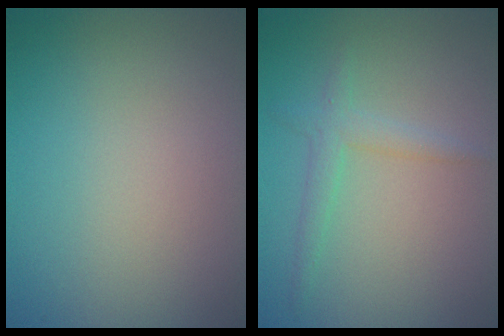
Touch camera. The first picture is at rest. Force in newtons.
{"total": 1.9, "press": 1.9, "slide": 0.1}